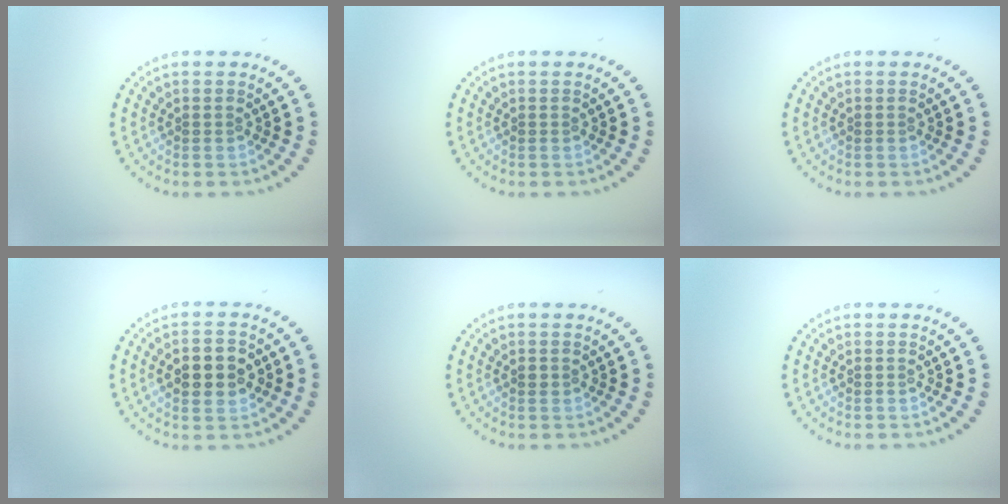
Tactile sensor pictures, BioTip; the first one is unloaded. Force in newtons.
{"total": 0.0}
{"total": 0.0}
{"total": 4.8, "press": 4.7, "slide": 0.1}
{"total": 0.7, "press": 0.7, "slide": 0.1}
{"total": 0.0}